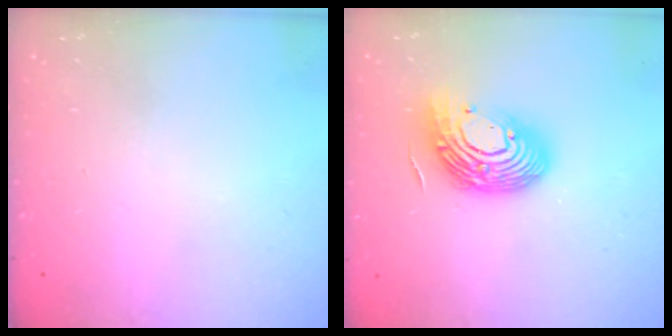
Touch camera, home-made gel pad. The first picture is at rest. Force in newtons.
{"total": 16.1, "press": 16.0, "slide": 1.3}